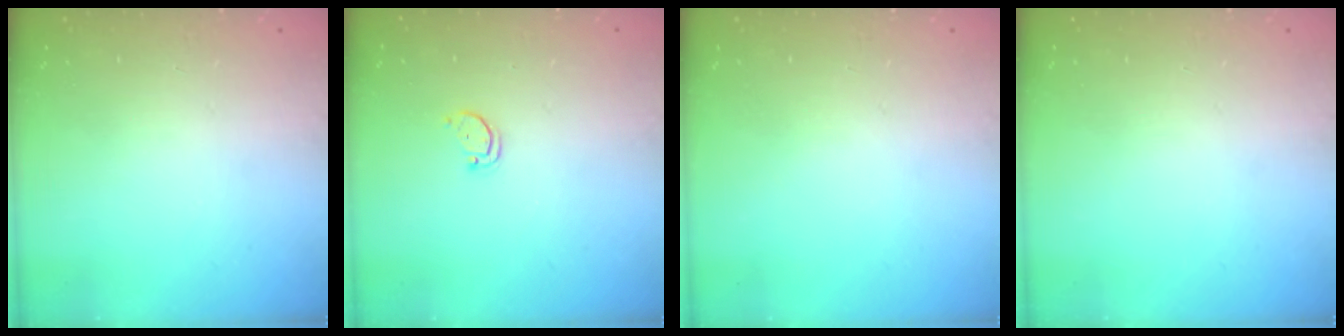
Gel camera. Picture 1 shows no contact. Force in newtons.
{"total": 1.8, "press": 1.8, "slide": 0.1}
{"total": 0.0}
{"total": 0.0}